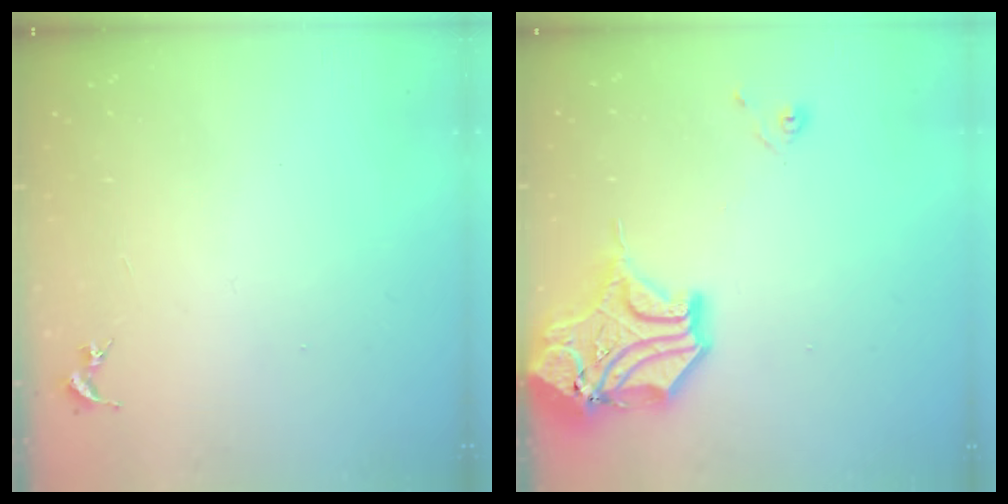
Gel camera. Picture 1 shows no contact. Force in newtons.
{"total": 16.5, "press": 16.3, "slide": 2.5}